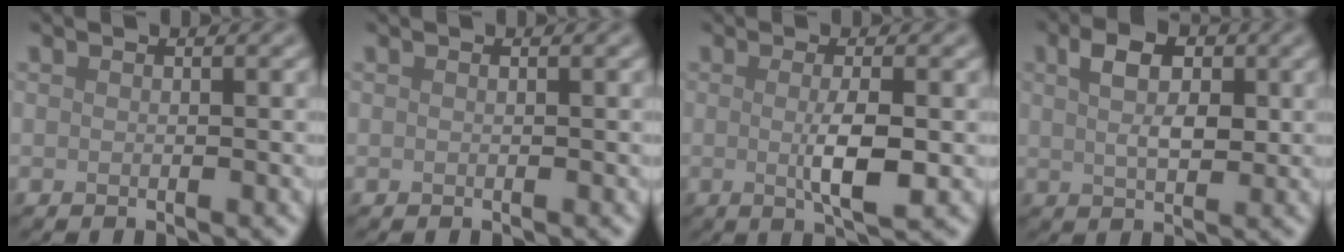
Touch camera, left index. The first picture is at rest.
{"total": 0.0}
{"total": 3.6, "force": [-0.2, 0.7, 3.6], "torque": [-0.063, -0.005, -0.001]}
{"total": 4.5, "force": [1.3, 2.5, 3.5], "torque": [-0.061, 0.005, 0.021]}